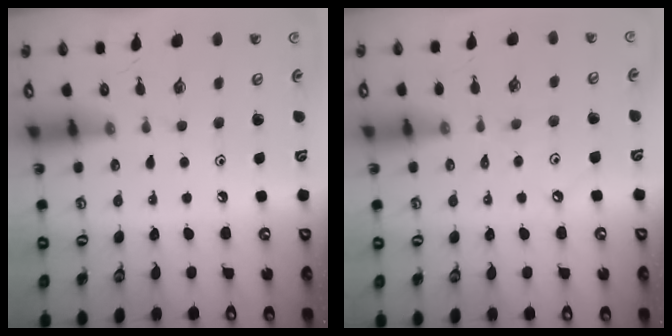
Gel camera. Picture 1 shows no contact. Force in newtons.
{"total": 3.1, "press": 3.1, "slide": 0.6}